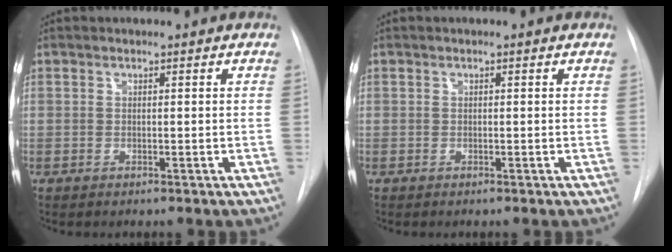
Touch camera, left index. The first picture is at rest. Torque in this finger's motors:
{"motor_torque": [-0.01, 0.03, 0.00, 0.00]}